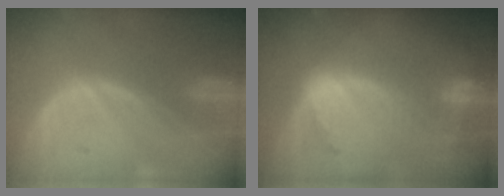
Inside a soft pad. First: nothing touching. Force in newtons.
{"total": 9.5, "press": 8.2, "slide": 4.7}